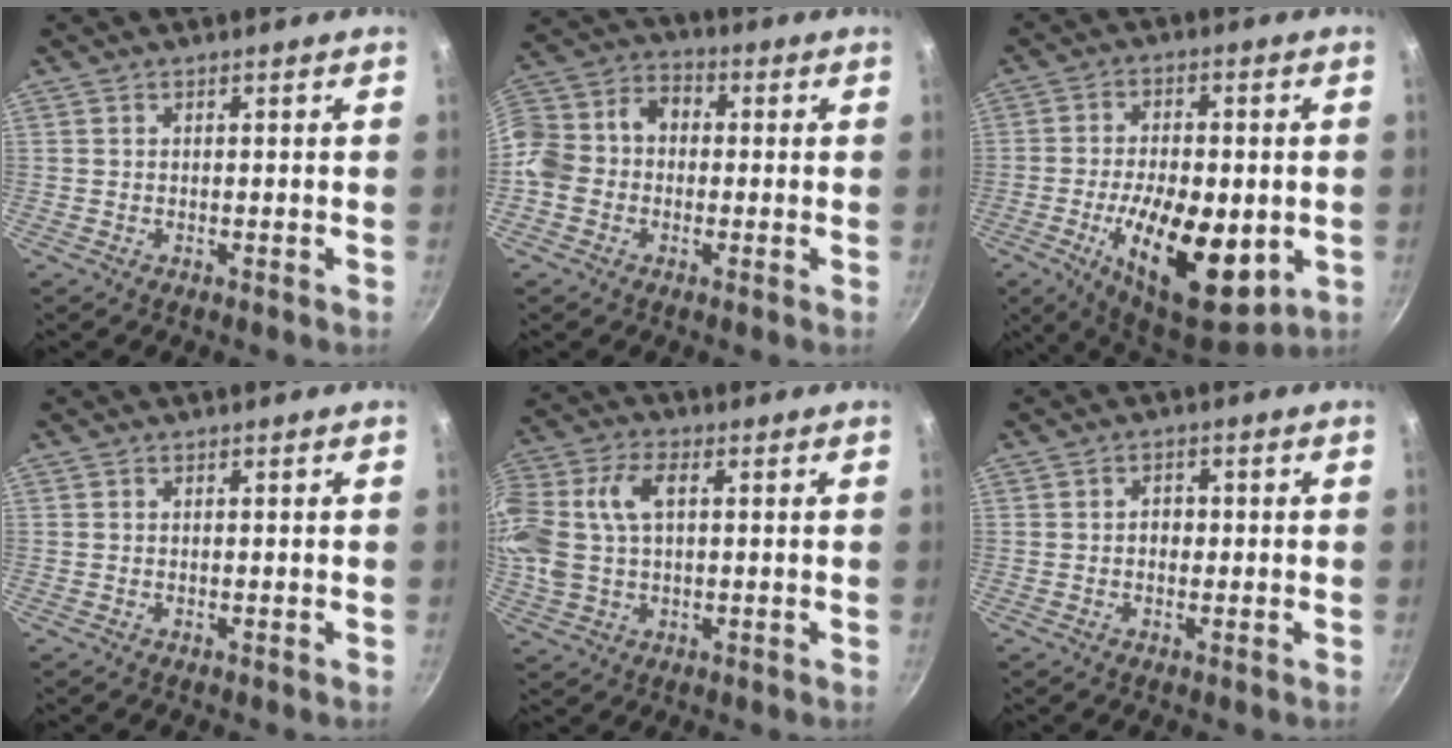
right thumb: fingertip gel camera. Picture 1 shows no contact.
{"total": 11.6, "force": [-0.8, 9.4, 6.7], "torque": [-0.116, 0.044, -0.026]}
{"total": 19.4, "force": [-4.7, 8.9, 16.6], "torque": [-0.256, -0.008, -0.056]}
{"total": 0.0}
{"total": 16.9, "force": [2.7, 10.6, 12.9], "torque": [-0.326, 0.024, 0.052]}
{"total": 2.1, "force": [-0.2, 1.7, 1.3], "torque": [-0.006, 0.007, -0.007]}